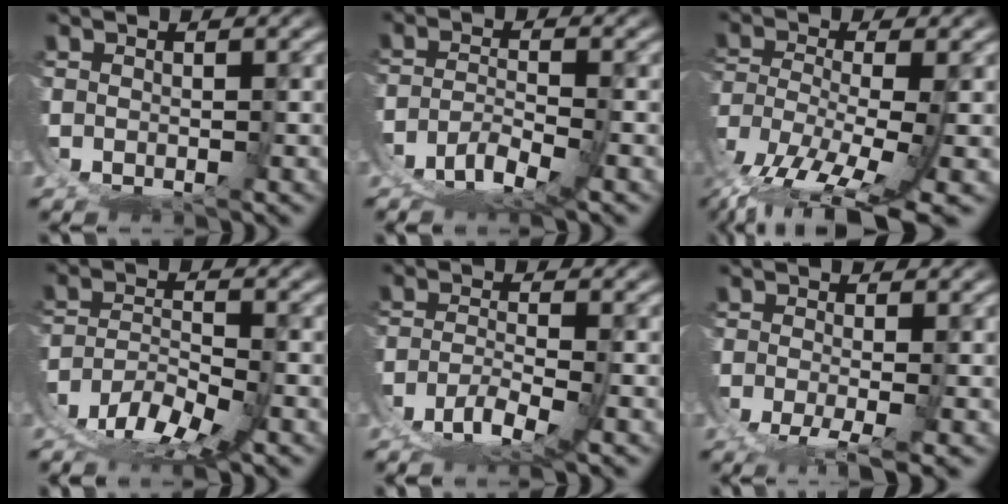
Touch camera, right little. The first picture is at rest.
{"total": 5.3, "force": [-3.4, 2.3, 3.4], "torque": [-0.044, -0.011, -0.055]}
{"total": 9.3, "force": [-4.6, 4.0, 7.1], "torque": [-0.151, -0.058, -0.048]}
{"total": 6.8, "force": [-3.0, 4.2, 4.3], "torque": [-0.071, -0.016, -0.059]}
{"total": 4.4, "force": [-2.7, 0.8, 3.5], "torque": [-0.046, -0.012, -0.038]}
{"total": 3.6, "force": [-2.3, -0.4, 2.7], "torque": [-0.032, -0.012, -0.033]}